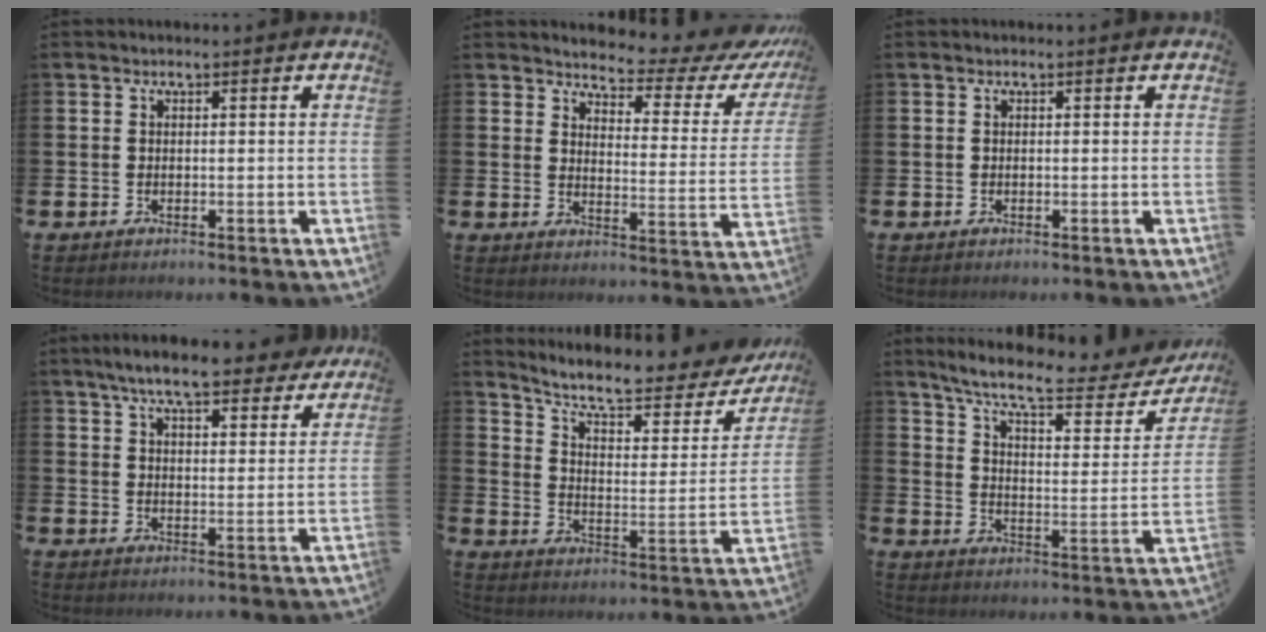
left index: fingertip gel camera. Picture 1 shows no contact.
{"total": 4.6, "force": [4.2, 1.3, 1.3], "torque": [-0.035, -0.042, 0.062]}
{"total": 0.0}
{"total": 8.2, "force": [7.3, 1.7, 3.2], "torque": [-0.064, -0.031, 0.128]}
{"total": 8.6, "force": [7.3, 2.2, 4.1], "torque": [-0.106, -0.046, 0.119]}
{"total": 9.9, "force": [8.4, 1.9, 4.8], "torque": [-0.114, -0.052, 0.138]}